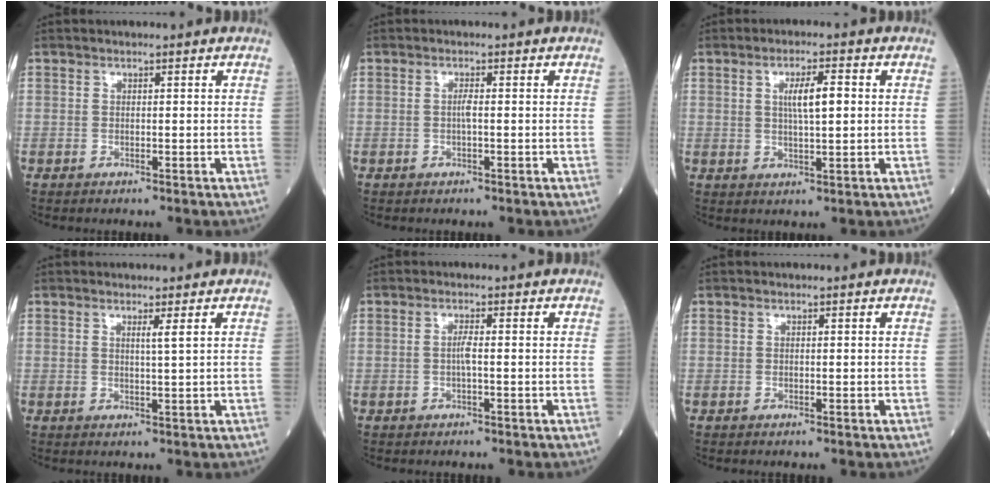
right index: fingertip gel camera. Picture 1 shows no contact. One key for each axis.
{"total": 1.0, "fx": -0.1, "fy": 0.0, "fz": 1.0, "tx": -0.021, "ty": 0.000, "tz": -0.003}
{"total": 5.0, "fx": 1.0, "fy": 0.9, "fz": 4.9, "tx": -0.086, "ty": 0.005, "tz": 0.017}
{"total": 1.3, "fx": 0.7, "fy": -0.5, "fz": 1.0, "tx": -0.025, "ty": -0.008, "tz": 0.013}
{"total": 1.4, "fx": -0.2, "fy": 0.0, "fz": 1.4, "tx": -0.028, "ty": 0.001, "tz": -0.004}
{"total": 0.0}